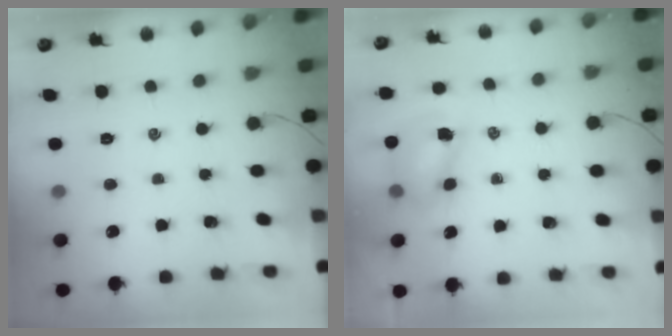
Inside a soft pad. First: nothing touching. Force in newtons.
{"total": 8.1, "press": 8.0, "slide": 1.0}